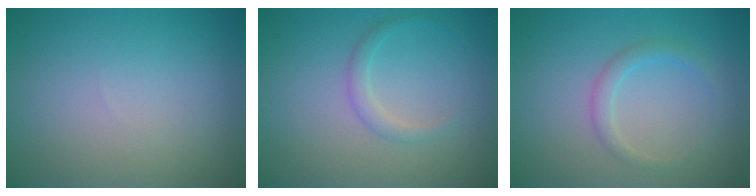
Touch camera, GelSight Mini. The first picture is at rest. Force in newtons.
{"total": 1.4, "press": 1.4, "slide": 0.1}
{"total": 1.6, "press": 1.6, "slide": 0.1}